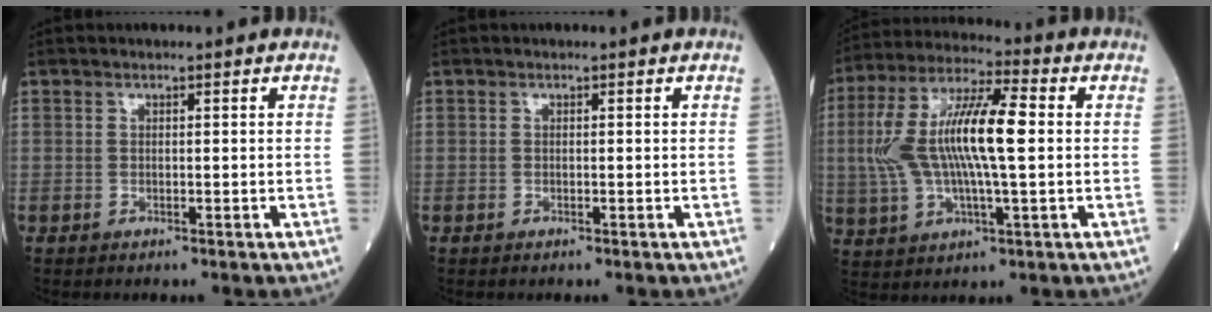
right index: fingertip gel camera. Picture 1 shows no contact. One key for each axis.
{"total": 0.0}
{"total": 15.9, "fx": 0.9, "fy": 4.1, "fz": 15.4, "tx": -0.323, "ty": 0.024, "tz": 0.015}